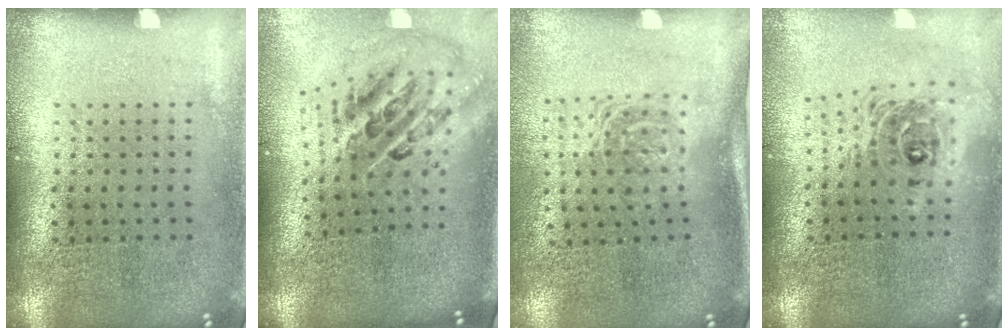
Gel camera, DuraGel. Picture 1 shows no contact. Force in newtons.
{"total": 2.7, "press": 1.8, "slide": 2.0}
{"total": 1.6, "press": 1.2, "slide": 1.1}
{"total": 1.9, "press": 1.5, "slide": 1.3}